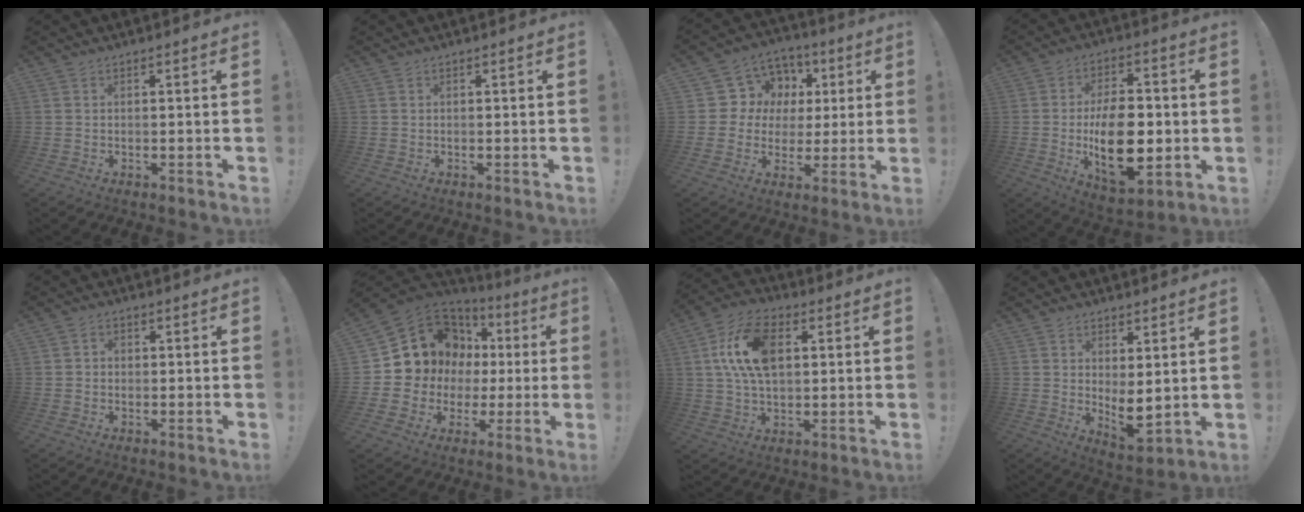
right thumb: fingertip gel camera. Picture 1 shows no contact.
{"total": 0.0}
{"total": 10.5, "force": [2.4, 10.0, 2.2], "torque": [-0.029, -0.018, 0.063]}
{"total": 19.3, "force": [-2.2, 10.8, 15.8], "torque": [-0.268, -0.004, -0.029]}
{"total": 1.9, "force": [-0.5, 1.6, 0.8], "torque": [-0.017, 0.009, -0.009]}
{"total": 12.7, "force": [5.5, 10.6, 4.3], "torque": [-0.071, -0.052, 0.131]}
{"total": 15.5, "force": [3.6, 9.4, 11.8], "torque": [-0.224, 0.009, 0.064]}
{"total": 6.4, "force": [1.5, 2.8, 5.6], "torque": [-0.050, -0.034, 0.032]}